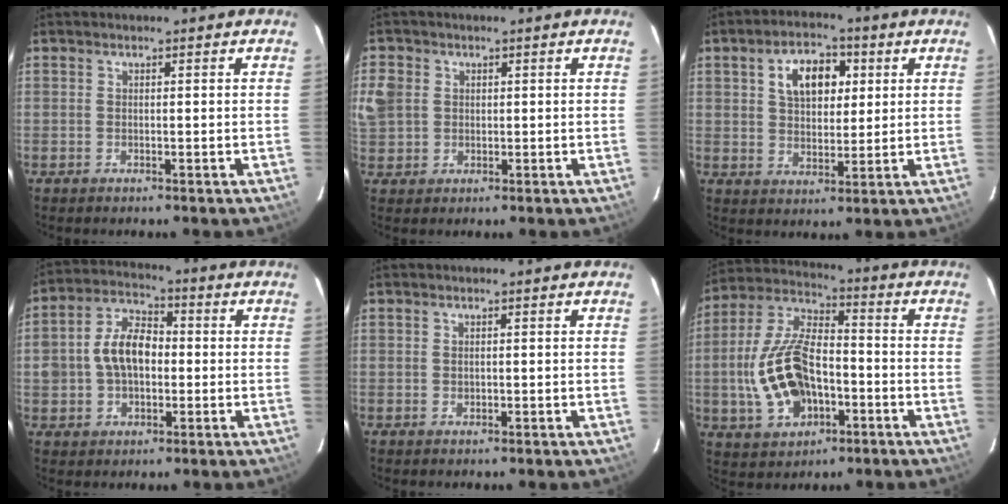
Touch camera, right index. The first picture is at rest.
{"total": 6.7, "force": [0.8, 6.1, 2.7], "torque": [-0.072, 0.012, 0.019]}
{"total": 9.2, "force": [3.1, 5.7, 6.5], "torque": [-0.109, 0.027, 0.056]}
{"total": 10.1, "force": [-0.4, 6.9, 7.3], "torque": [-0.148, 0.027, -0.004]}
{"total": 0.7, "force": [0.0, 0.6, 0.3], "torque": [-0.003, 0.001, 0.002]}
{"total": 16.5, "force": [-4.0, 9.3, 13.0], "torque": [-0.287, 0.008, -0.064]}